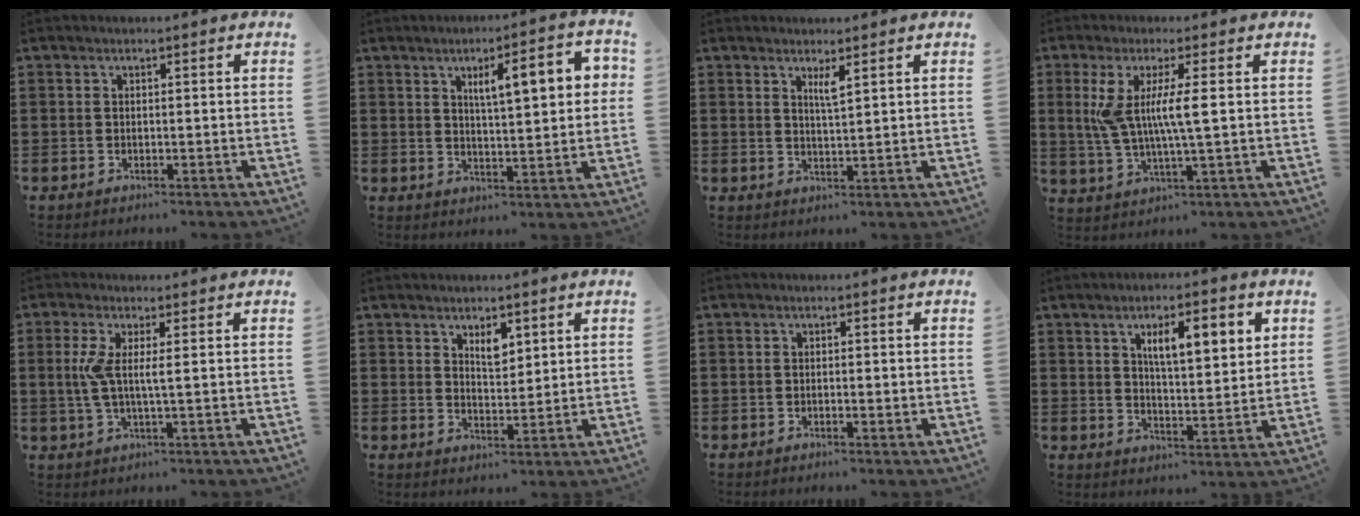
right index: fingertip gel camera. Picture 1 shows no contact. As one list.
[{"total": 7.9, "force": [2.6, 2.1, 7.2], "torque": [-0.117, -0.001, 0.036]}, {"total": 2.3, "force": [1.5, 0.1, 1.7], "torque": [-0.029, -0.005, 0.023]}, {"total": 7.1, "force": [1.0, 0.5, 7.1], "torque": [-0.150, -0.013, 0.010]}, {"total": 4.6, "force": [0.5, 0.3, 4.5], "torque": [-0.111, -0.014, -0.001]}, {"total": 3.6, "force": [2.3, 1.7, 2.1], "torque": [-0.032, -0.001, 0.038]}, {"total": 0.7, "force": [-0.2, 0.1, 0.6], "torque": [-0.012, -0.004, -0.003]}, {"total": 7.3, "force": [2.9, 2.3, 6.3], "torque": [-0.104, -0.002, 0.043]}]